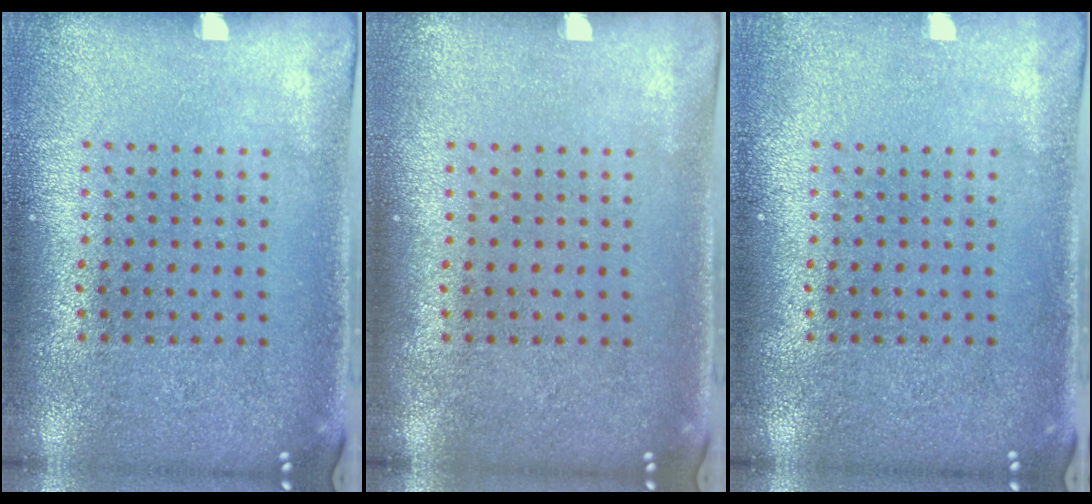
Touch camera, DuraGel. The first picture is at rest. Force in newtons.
{"total": 0.0}
{"total": 0.9, "press": 0.8, "slide": 0.2}